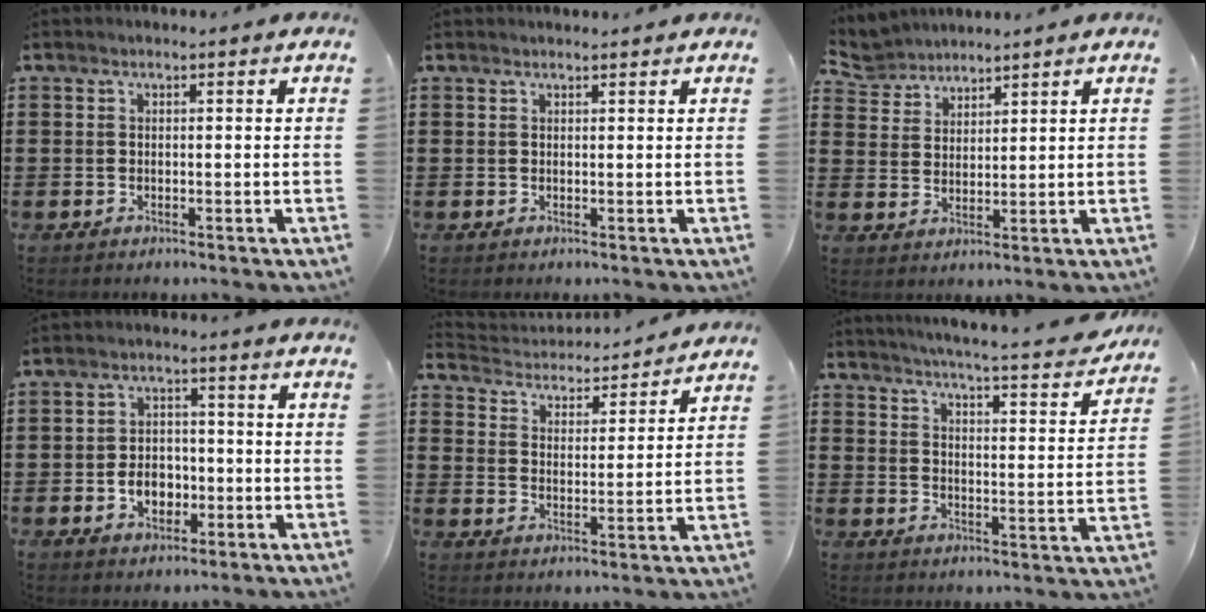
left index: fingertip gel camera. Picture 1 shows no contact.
{"total": 0.7, "force": [0.7, 0.1, 0.0], "torque": [-0.002, 0.000, 0.014]}
{"total": 4.5, "force": [4.2, 1.5, 0.2], "torque": [-0.024, -0.010, 0.079]}
{"total": 4.9, "force": [-1.5, 3.5, 3.0], "torque": [-0.051, 0.003, -0.031]}
{"total": 3.3, "force": [3.3, 0.4, 0.0], "torque": [-0.023, -0.028, 0.049]}
{"total": 4.5, "force": [4.2, -0.7, 1.6], "torque": [-0.053, -0.040, 0.062]}